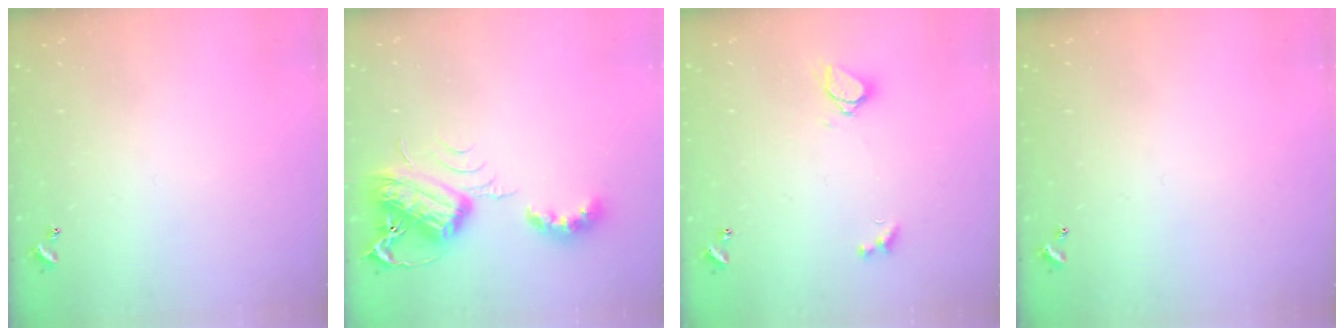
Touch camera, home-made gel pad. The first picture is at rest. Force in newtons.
{"total": 8.7, "press": 8.7, "slide": 0.5}
{"total": 2.1, "press": 2.0, "slide": 0.5}
{"total": 0.0}